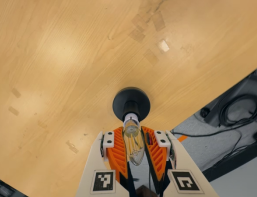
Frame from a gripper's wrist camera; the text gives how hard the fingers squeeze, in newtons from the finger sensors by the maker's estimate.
{"total": 18.2, "left": 17.7, "right": 18.7}